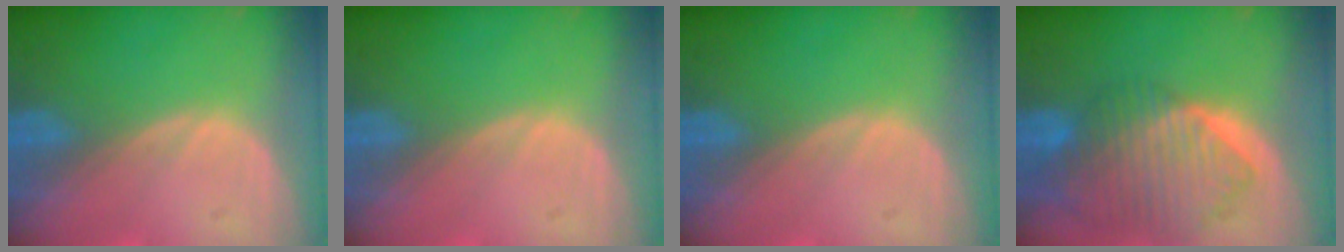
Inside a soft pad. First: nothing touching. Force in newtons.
{"total": 0.0}
{"total": 0.0}
{"total": 10.2, "press": 8.9, "slide": 5.1}